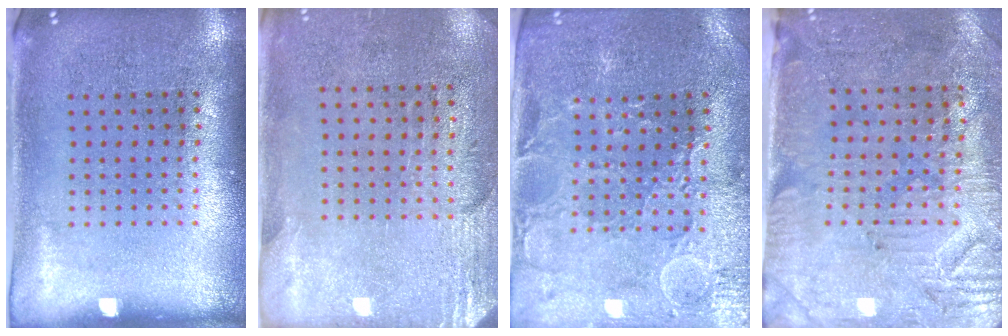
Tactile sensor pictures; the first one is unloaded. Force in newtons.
{"total": 2.8, "press": 2.4, "slide": 1.3}
{"total": 1.3, "press": 1.3, "slide": 0.4}
{"total": 3.1, "press": 2.8, "slide": 1.4}